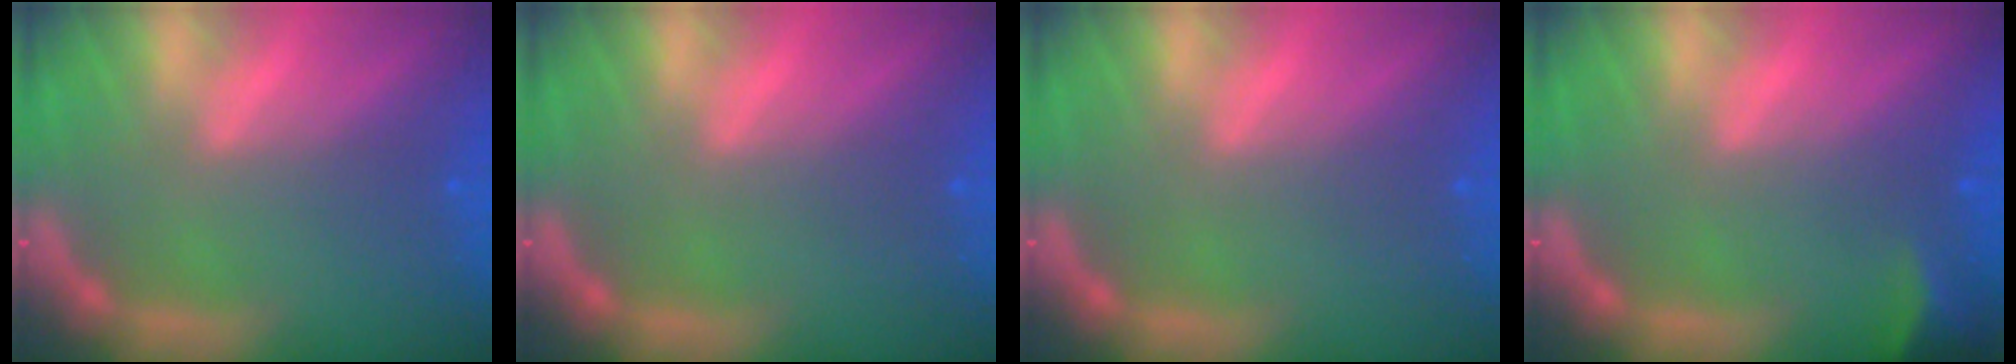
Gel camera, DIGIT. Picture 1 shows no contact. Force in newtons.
{"total": 0.0}
{"total": 0.0}
{"total": 2.9}